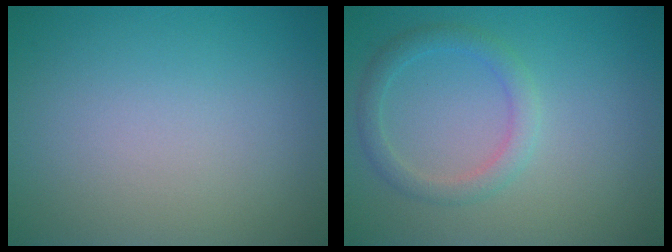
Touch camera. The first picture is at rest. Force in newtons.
{"total": 2.3, "press": 2.3, "slide": 0.0}